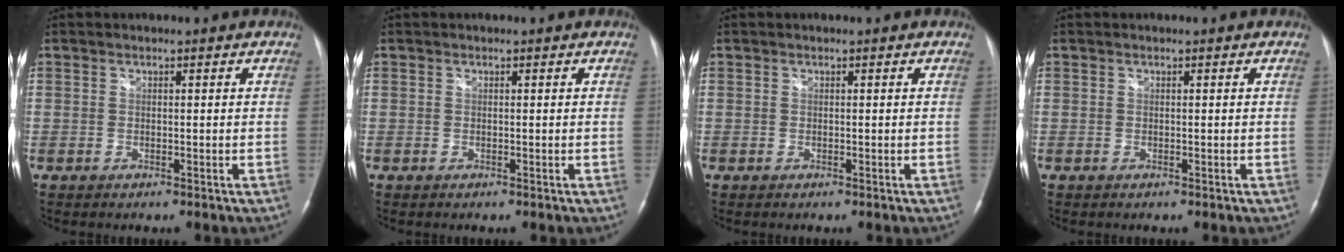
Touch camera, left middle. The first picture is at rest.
{"total": 0.0}
{"total": 0.0}
{"total": 0.0}